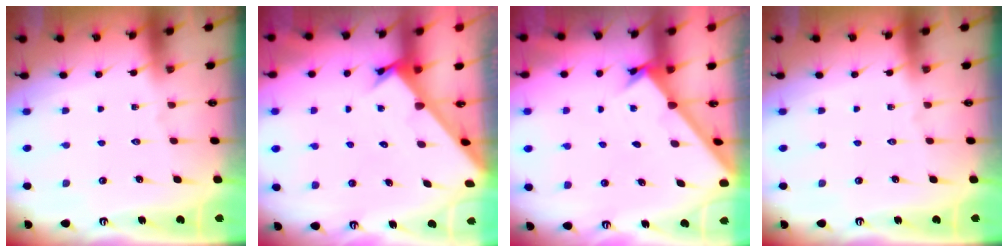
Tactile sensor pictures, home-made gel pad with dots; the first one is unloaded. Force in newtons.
{"total": 2.2, "press": 2.2, "slide": 0.2}
{"total": 1.6, "press": 1.6, "slide": 0.1}
{"total": 0.0}